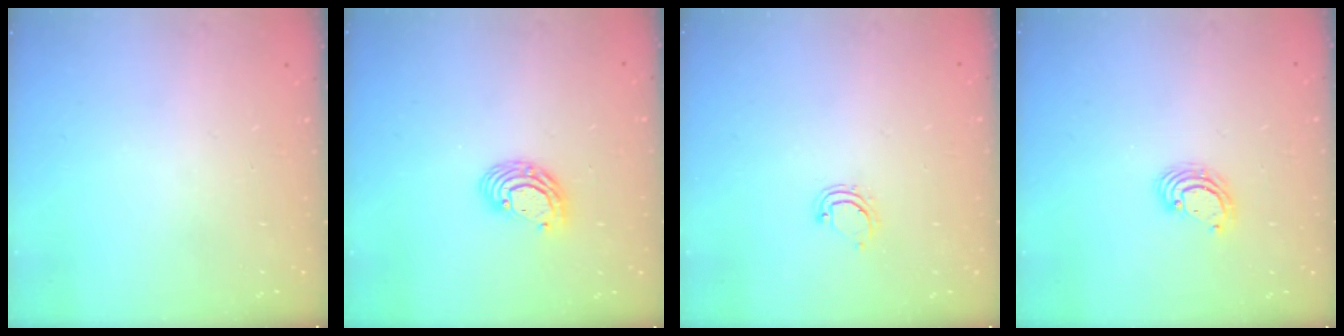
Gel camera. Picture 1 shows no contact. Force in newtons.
{"total": 7.8, "press": 7.7, "slide": 1.2}
{"total": 4.2, "press": 4.2, "slide": 0.4}
{"total": 3.3, "press": 3.3, "slide": 0.2}